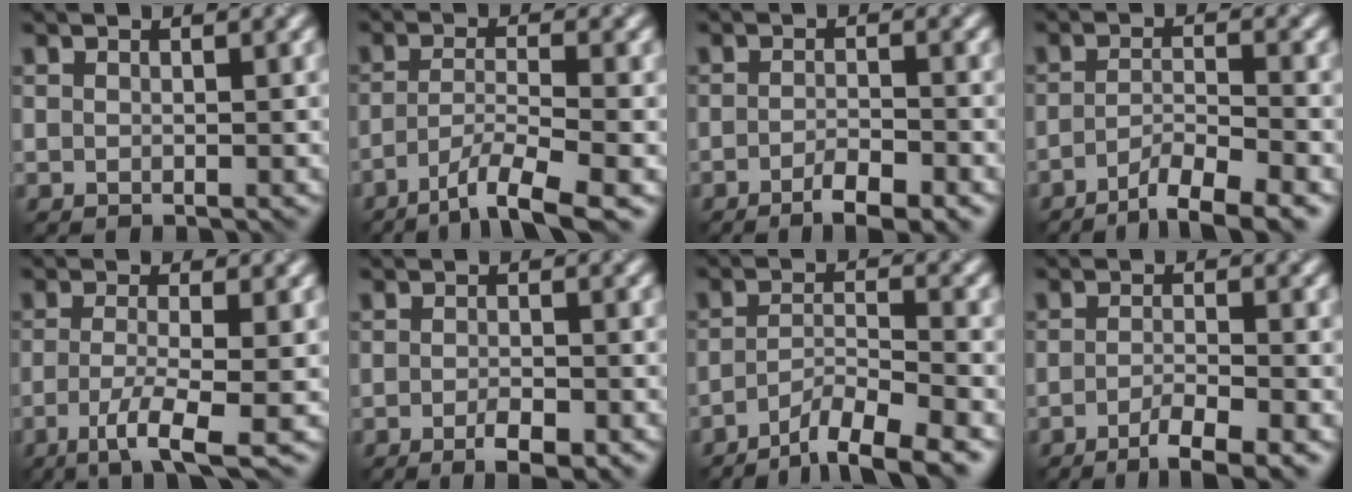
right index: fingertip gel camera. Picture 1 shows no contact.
{"total": 5.8, "force": [-3.6, 1.0, 4.4], "torque": [-0.069, -0.001, -0.069]}
{"total": 3.8, "force": [-2.3, 0.9, 2.9], "torque": [-0.049, -0.003, -0.038]}
{"total": 5.2, "force": [-3.6, 1.1, 3.6], "torque": [-0.052, 0.001, -0.065]}
{"total": 4.9, "force": [-2.1, 0.9, 4.3], "torque": [-0.078, -0.008, -0.045]}
{"total": 3.1, "force": [-1.7, 0.8, 2.5], "torque": [-0.043, -0.004, -0.027]}
{"total": 6.3, "force": [-4.5, 1.3, 4.2], "torque": [-0.055, 0.001, -0.079]}
{"total": 4.1, "force": [-2.3, 0.9, 3.3], "torque": [-0.055, -0.002, -0.043]}